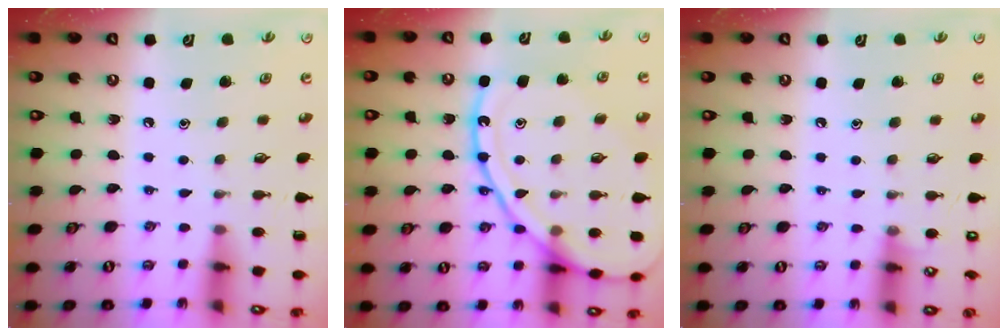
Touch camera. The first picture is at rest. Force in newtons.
{"total": 18.8, "press": 18.7, "slide": 2.0}
{"total": 3.1, "press": 3.0, "slide": 0.5}